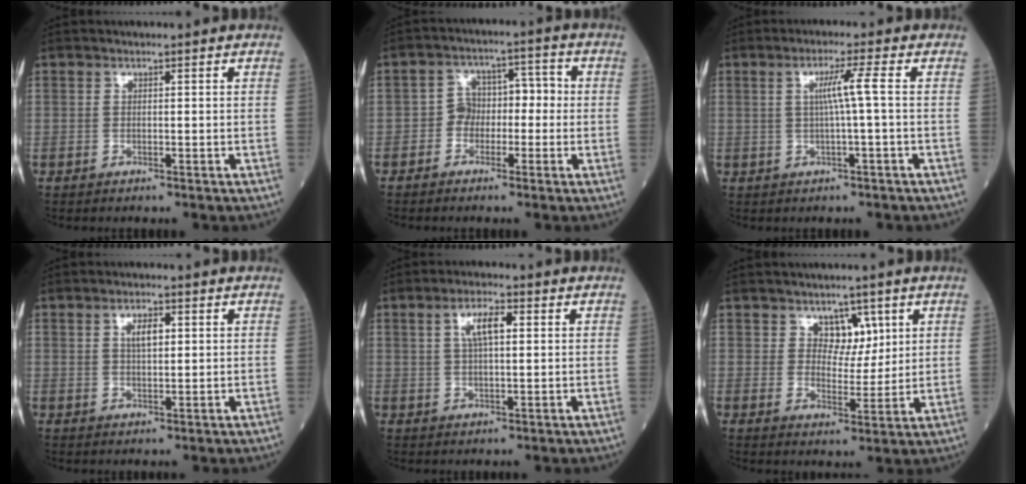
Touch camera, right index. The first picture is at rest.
{"total": 5.2, "force": [-1.2, 4.1, 3.0], "torque": [-0.040, 0.034, -0.025]}
{"total": 3.9, "force": [0.3, -1.0, 3.7], "torque": [-0.070, 0.005, 0.005]}
{"total": 3.1, "force": [1.0, 1.1, 2.7], "torque": [-0.049, 0.002, 0.017]}
{"total": 5.0, "force": [1.6, 1.3, 4.6], "torque": [-0.090, 0.009, 0.031]}
{"total": 4.5, "force": [2.4, 3.0, 2.5], "torque": [-0.028, 0.001, 0.040]}